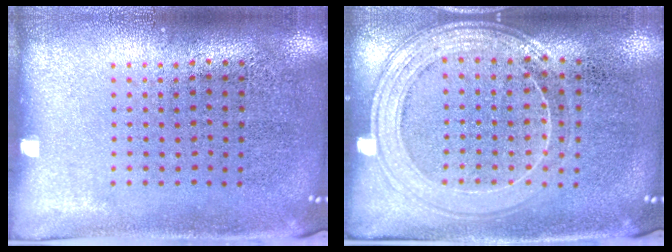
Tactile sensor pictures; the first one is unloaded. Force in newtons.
{"total": 1.6, "press": 1.5, "slide": 0.4}